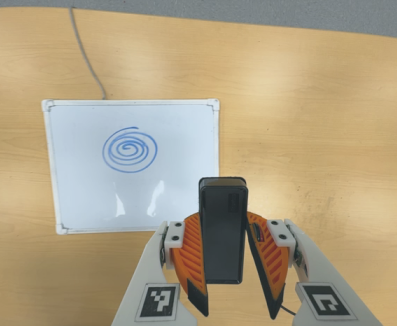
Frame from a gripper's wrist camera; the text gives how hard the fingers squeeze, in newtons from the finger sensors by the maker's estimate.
{"total": 4.9, "left": 4.2, "right": 5.6}